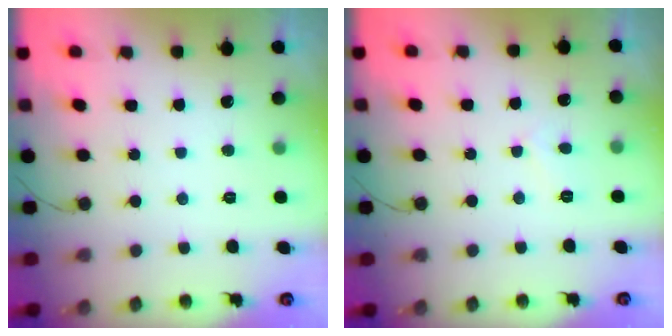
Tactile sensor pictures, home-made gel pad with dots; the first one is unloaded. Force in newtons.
{"total": 3.2, "press": 3.2, "slide": 0.4}